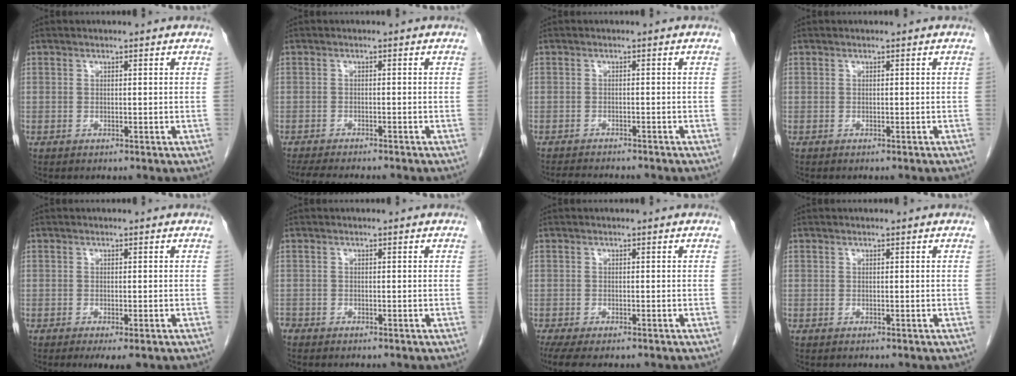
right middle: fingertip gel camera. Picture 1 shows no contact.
{"total": 9.9, "force": [-8.7, 1.3, 4.6], "torque": [-0.060, -0.014, -0.120]}
{"total": 6.5, "force": [-5.9, 1.0, 2.5], "torque": [-0.032, -0.007, -0.084]}
{"total": 0.7, "force": [-0.6, -0.1, 0.4], "torque": [0.002, 0.003, -0.008]}
{"total": 3.1, "force": [-1.9, 0.7, 2.3], "torque": [-0.032, -0.009, -0.024]}
{"total": 1.4, "force": [-1.2, 0.7, 0.2], "torque": [-0.012, -0.001, -0.024]}
{"total": 6.1, "force": [-4.6, 1.8, 3.6], "torque": [-0.057, -0.013, -0.074]}
{"total": 0.0}